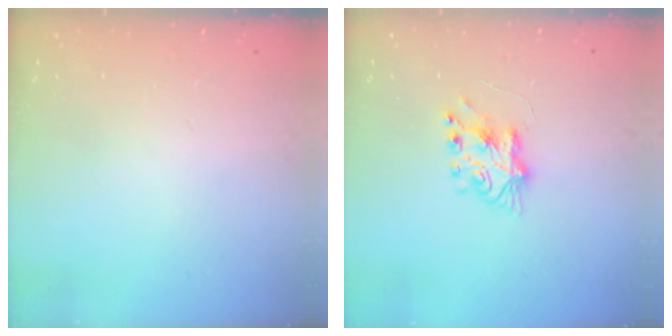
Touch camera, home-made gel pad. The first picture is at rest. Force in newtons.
{"total": 7.9, "press": 7.8, "slide": 1.0}